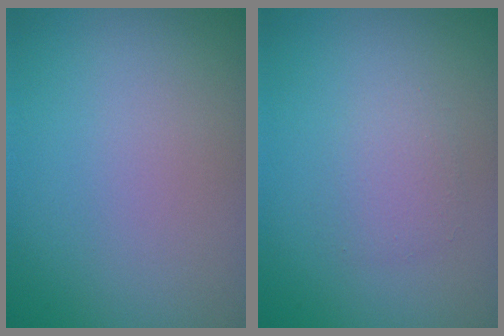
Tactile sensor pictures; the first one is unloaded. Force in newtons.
{"total": 1.5, "press": 1.5, "slide": 0.1}